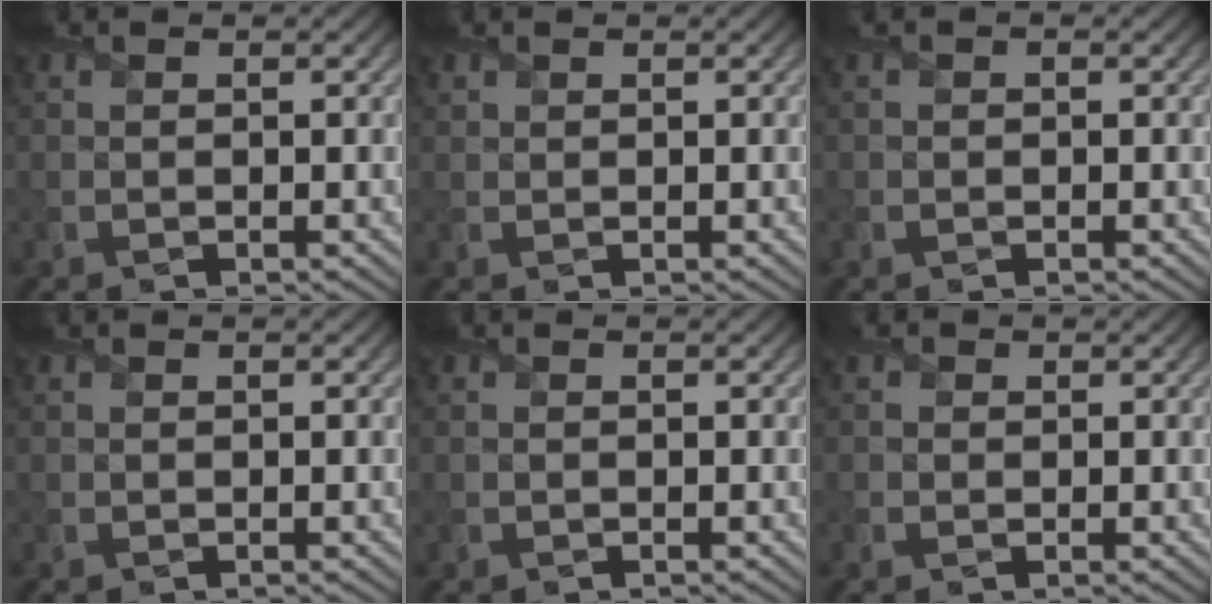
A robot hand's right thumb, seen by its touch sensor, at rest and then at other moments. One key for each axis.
{"total": 0.6, "fx": 0.5, "fy": 0.3, "fz": 0.0, "tx": -0.001, "ty": -0.001, "tz": 0.011}
{"total": 0.9, "fx": -0.2, "fy": 0.6, "fz": 0.6, "tx": -0.013, "ty": 0.001, "tz": -0.005}
{"total": 0.0}
{"total": 0.0}
{"total": 1.1, "fx": 0.0, "fy": 1.1, "fz": 0.4, "tx": -0.011, "ty": 0.000, "tz": -0.005}